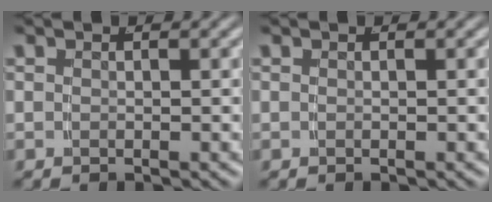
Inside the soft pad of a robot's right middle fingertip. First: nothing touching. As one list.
[{"total": 0.0}]